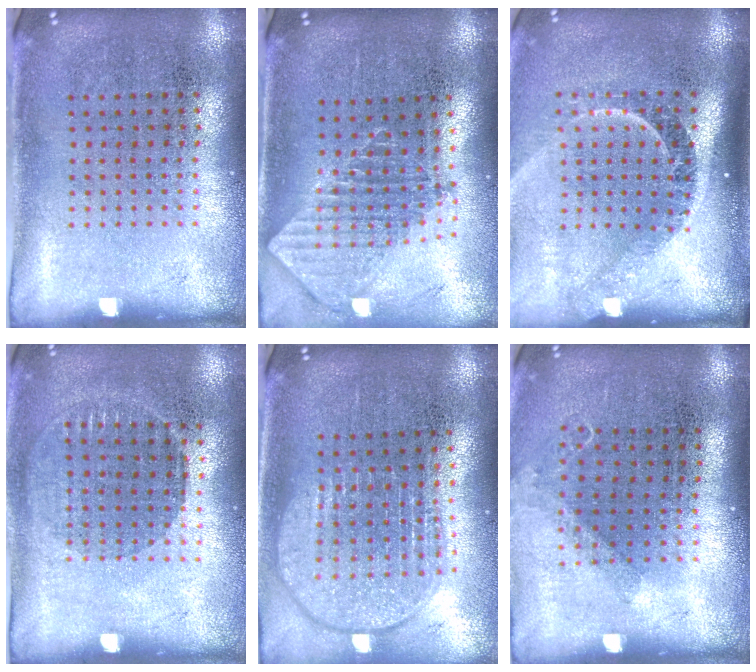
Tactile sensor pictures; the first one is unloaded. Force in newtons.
{"total": 2.0, "press": 1.5, "slide": 1.3}
{"total": 2.4, "press": 1.7, "slide": 1.7}
{"total": 0.9, "press": 0.8, "slide": 0.3}
{"total": 1.9, "press": 1.5, "slide": 1.1}
{"total": 0.8, "press": 0.8, "slide": 0.3}